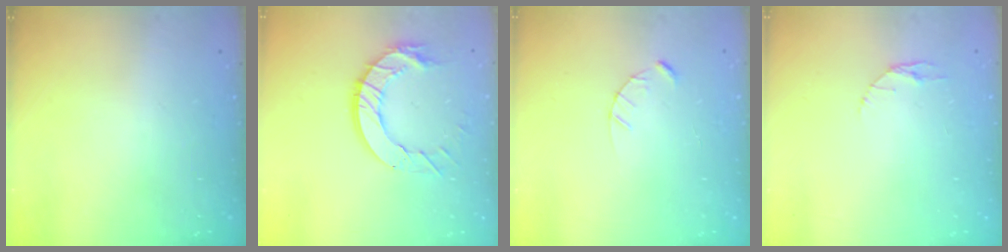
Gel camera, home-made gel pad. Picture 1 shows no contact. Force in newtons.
{"total": 11.5, "press": 11.4, "slide": 1.2}
{"total": 2.4, "press": 2.4, "slide": 0.3}
{"total": 2.9, "press": 2.9, "slide": 0.4}